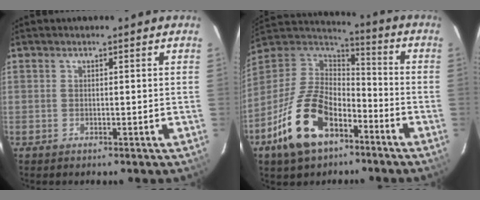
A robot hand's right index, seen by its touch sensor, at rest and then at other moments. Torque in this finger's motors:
{"motor_torque": [1.16, -0.97, 1.05, 0.21]}